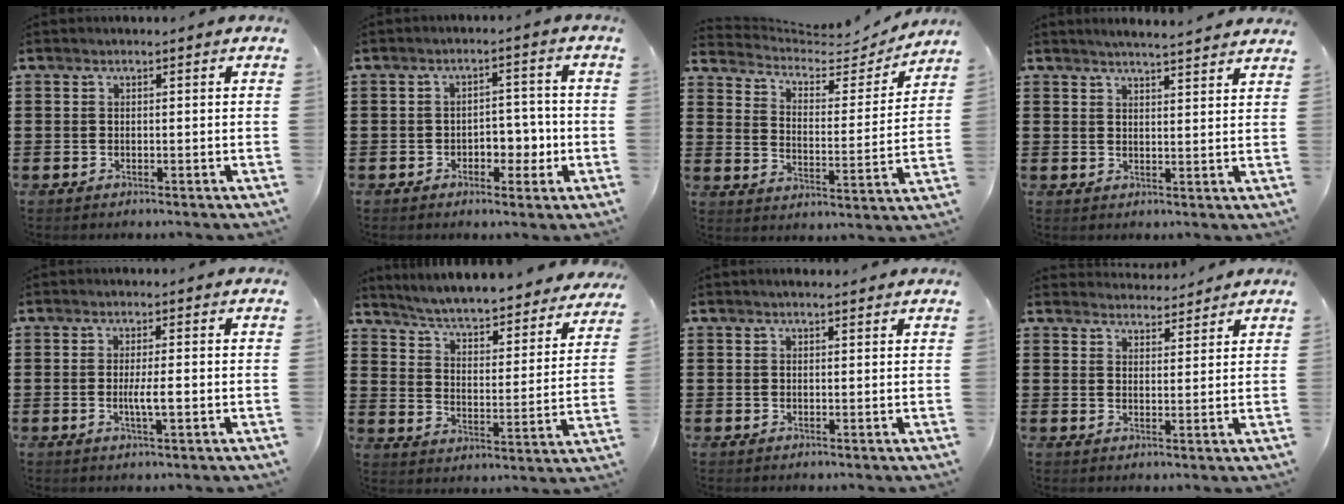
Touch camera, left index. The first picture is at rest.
{"total": 4.6, "force": [-1.7, 3.1, 2.9], "torque": [-0.041, 0.002, -0.040]}
{"total": 4.7, "force": [4.2, 1.5, 1.3], "torque": [-0.051, -0.028, 0.067]}
{"total": 3.2, "force": [3.2, -0.2, 0.2], "torque": [-0.012, -0.012, 0.060]}
{"total": 3.2, "force": [-0.5, 0.4, 3.1], "torque": [-0.062, -0.006, -0.011]}
{"total": 4.6, "force": [4.5, -0.3, 1.1], "torque": [-0.044, -0.041, 0.069]}
{"total": 1.1, "force": [0.9, 0.5, 0.2], "torque": [-0.006, 0.003, 0.018]}
{"total": 3.4, "force": [3.4, 0.6, 0.0], "torque": [-0.010, -0.010, 0.064]}